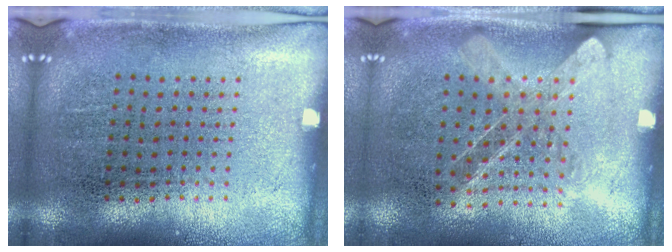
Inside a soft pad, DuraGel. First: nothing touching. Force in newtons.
{"total": 1.3, "press": 1.0, "slide": 0.7}